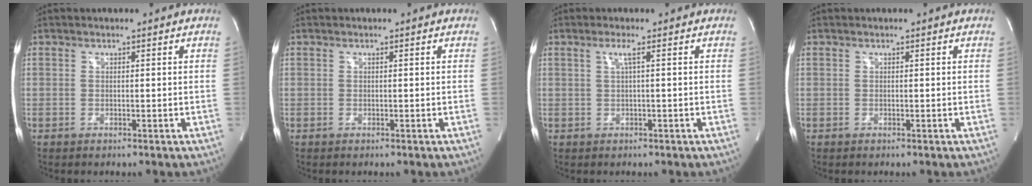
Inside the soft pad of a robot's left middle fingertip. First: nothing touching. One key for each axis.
{"total": 0.0}
{"total": 1.5, "fx": 0.4, "fy": -0.5, "fz": 1.3, "tx": -0.035, "ty": 0.001, "tz": 0.011}
{"total": 0.0}